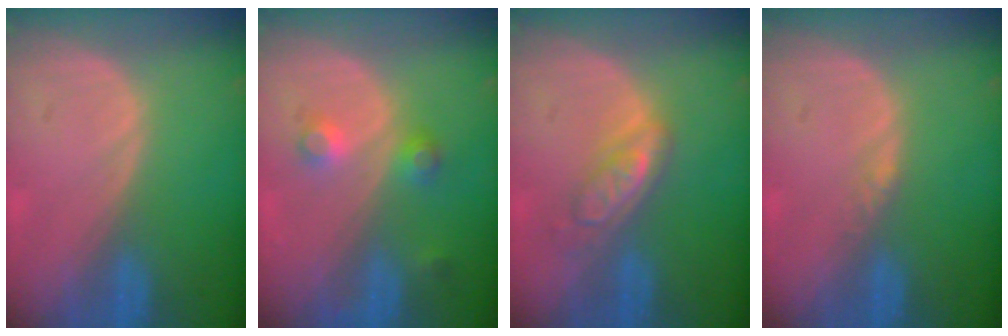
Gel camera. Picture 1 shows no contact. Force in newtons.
{"total": 3.7, "press": 3.4, "slide": 1.6}
{"total": 5.4, "press": 4.7, "slide": 2.8}
{"total": 1.0, "press": 0.8, "slide": 0.6}